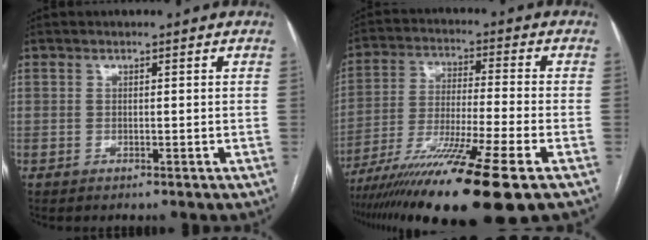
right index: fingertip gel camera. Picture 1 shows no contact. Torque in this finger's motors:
{"motor_torque": [1.58, -0.56, 1.05, 0.21]}